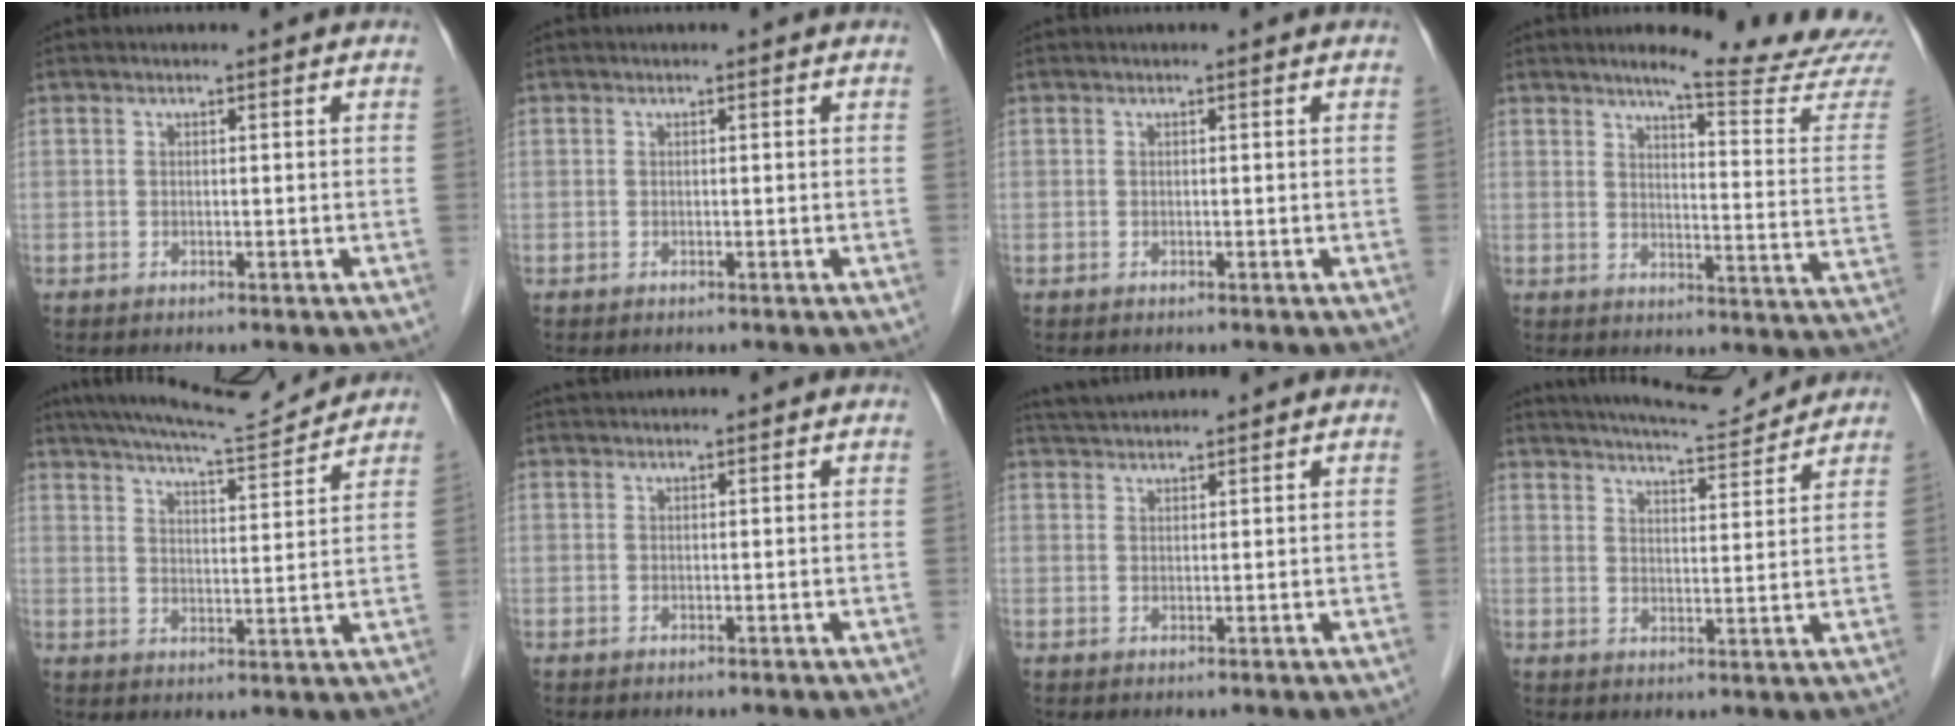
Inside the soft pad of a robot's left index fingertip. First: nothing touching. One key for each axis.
{"total": 0.0}
{"total": 0.0}
{"total": 16.0, "fx": 15.0, "fy": -1.1, "fz": 5.6, "tx": -0.076, "ty": -0.104, "tz": 0.168}
{"total": 12.3, "fx": 11.6, "fy": 0.4, "fz": 4.0, "tx": -0.073, "ty": 0.010, "tz": 0.170}
{"total": 1.5, "fx": 1.4, "fy": 0.2, "fz": 0.4, "tx": -0.009, "ty": 0.024, "tz": 0.028}
{"total": 3.9, "fx": 3.8, "fy": 0.1, "fz": 1.0, "tx": -0.021, "ty": 0.030, "tz": 0.072}
{"total": 10.2, "fx": 9.8, "fy": 0.7, "fz": 2.8, "tx": -0.049, "ty": 0.008, "tz": 0.138}